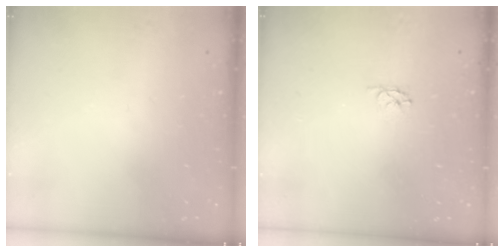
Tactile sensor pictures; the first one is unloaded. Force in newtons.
{"total": 2.9, "press": 2.9, "slide": 0.3}